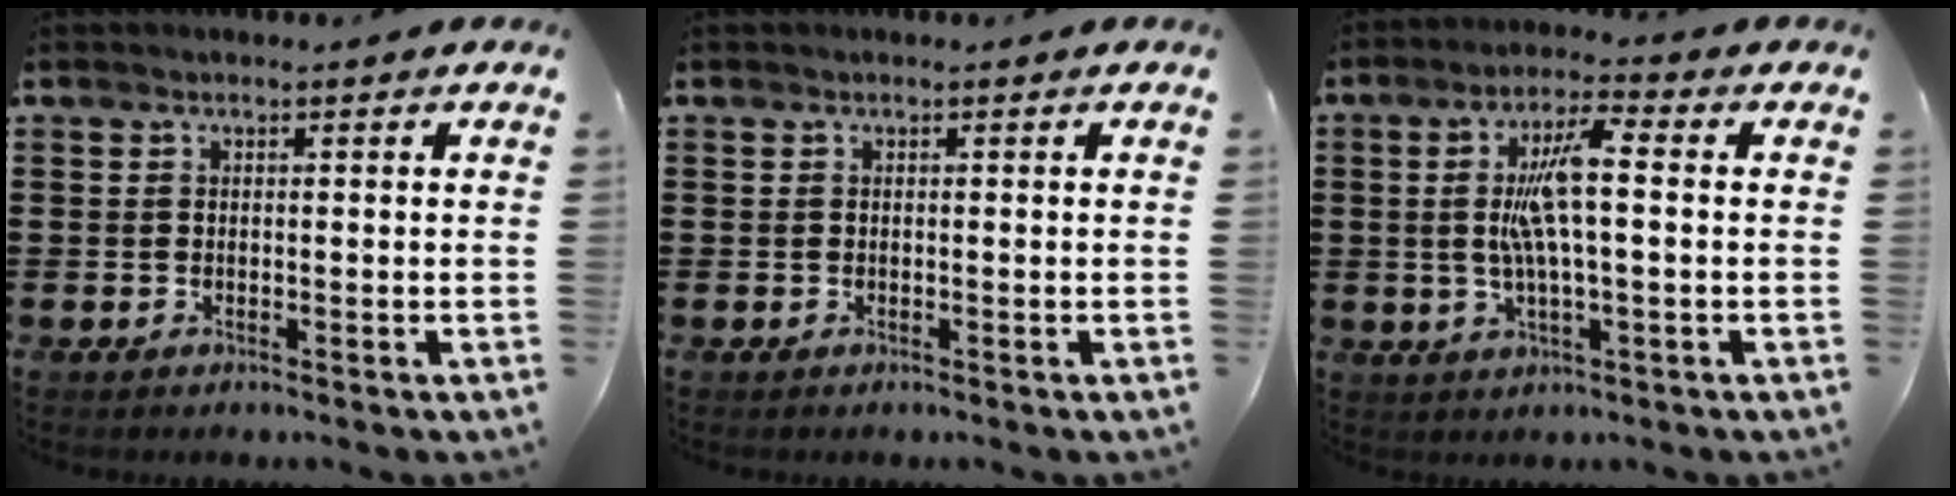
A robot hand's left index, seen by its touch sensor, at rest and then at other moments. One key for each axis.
{"total": 0.0}
{"total": 8.1, "fx": 0.9, "fy": 1.6, "fz": 7.8, "tx": -0.170, "ty": -0.001, "tz": 0.004}